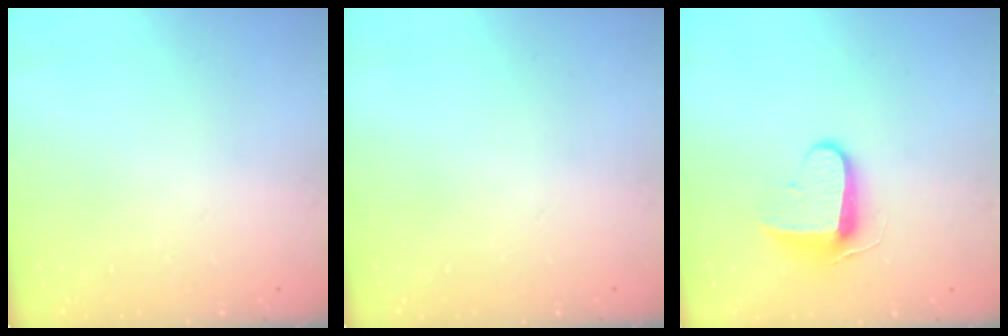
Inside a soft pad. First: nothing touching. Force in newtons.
{"total": 0.0}
{"total": 8.9, "press": 8.8, "slide": 1.1}